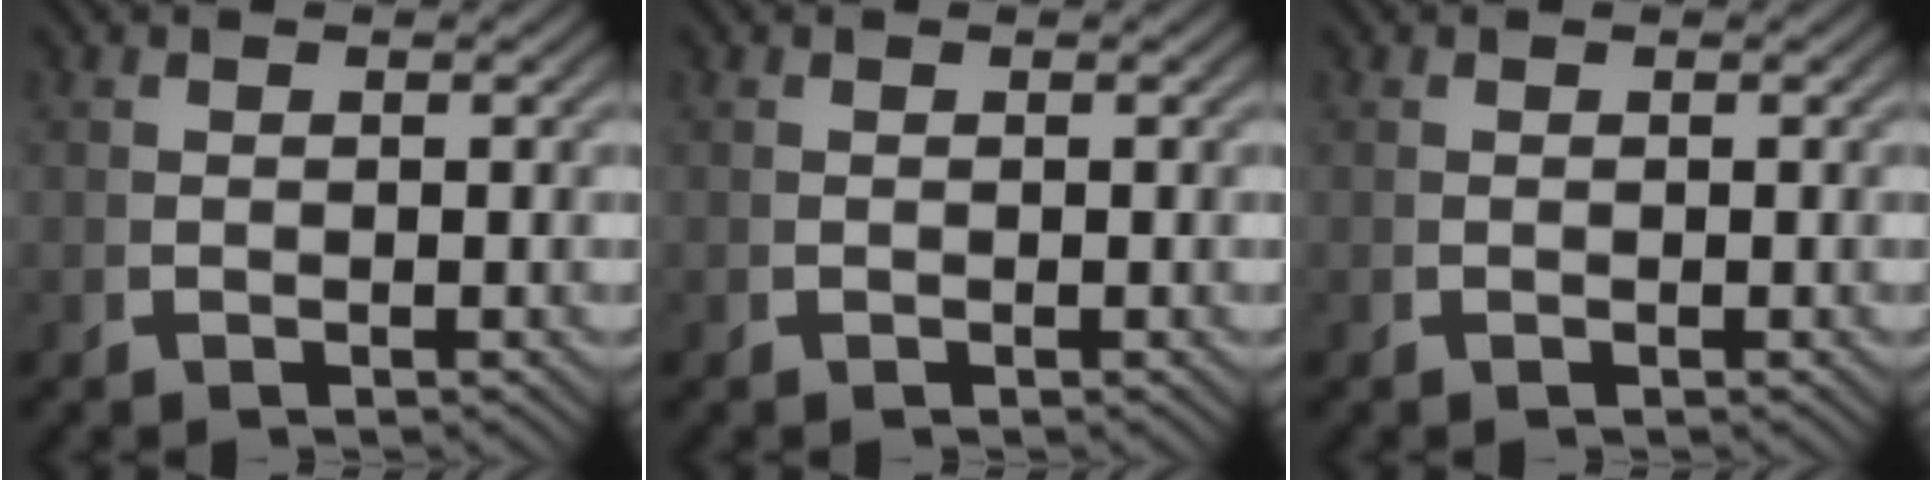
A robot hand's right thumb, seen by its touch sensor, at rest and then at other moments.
{"total": 0.0}
{"total": 0.0}